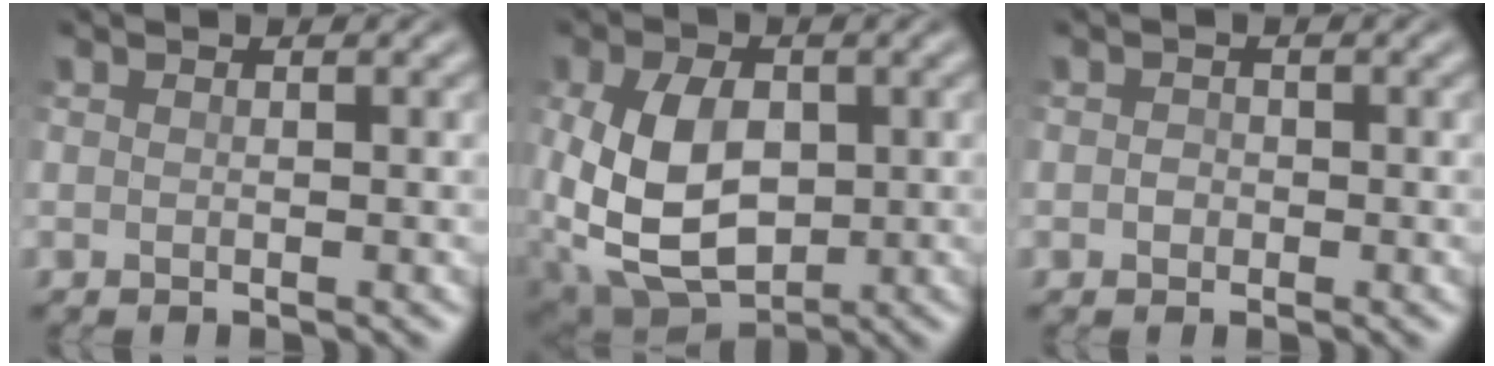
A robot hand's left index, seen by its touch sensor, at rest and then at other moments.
{"total": 10.5, "force": [0.0, 7.1, 7.7], "torque": [-0.182, -0.008, 0.011]}
{"total": 0.8, "force": [-0.2, 0.8, 0.2], "torque": [-0.001, 0.002, -0.006]}